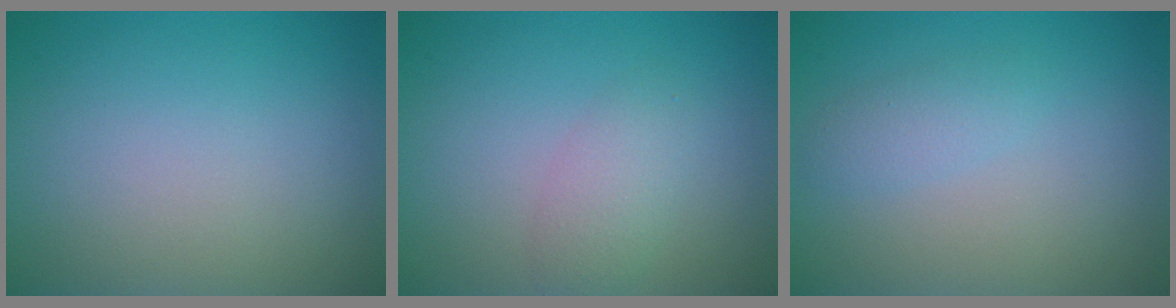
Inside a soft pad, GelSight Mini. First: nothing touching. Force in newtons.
{"total": 2.2, "press": 2.2, "slide": 0.2}
{"total": 1.5, "press": 1.5, "slide": 0.1}